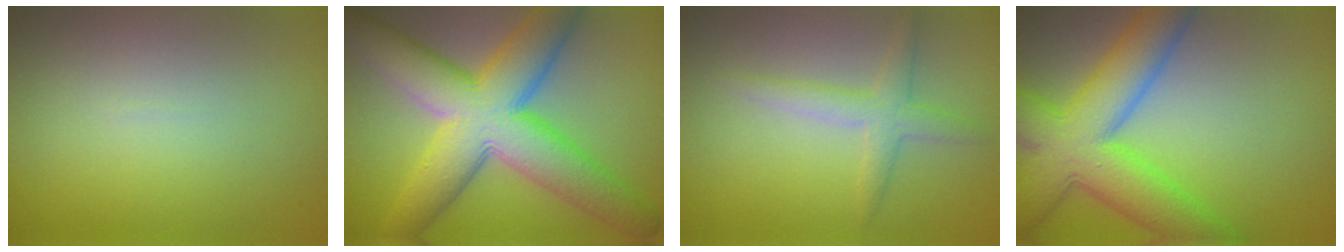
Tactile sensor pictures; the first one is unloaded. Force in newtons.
{"total": 12.5, "press": 12.5, "slide": 0.4}
{"total": 2.7, "press": 2.7, "slide": 0.0}
{"total": 10.6, "press": 10.6, "slide": 0.4}